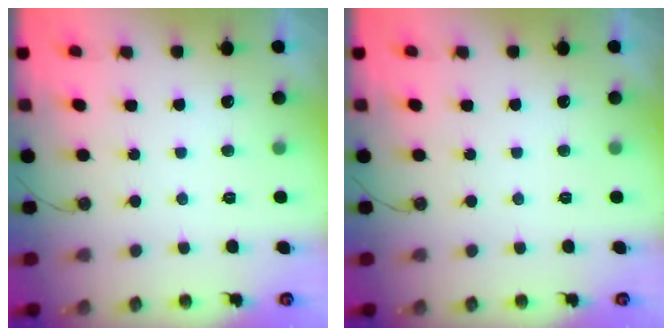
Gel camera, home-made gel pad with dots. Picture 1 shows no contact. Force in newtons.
{"total": 0.0}